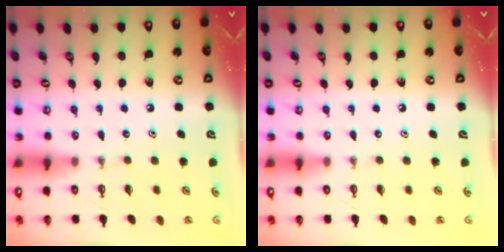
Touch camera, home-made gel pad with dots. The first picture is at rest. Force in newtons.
{"total": 0.0}